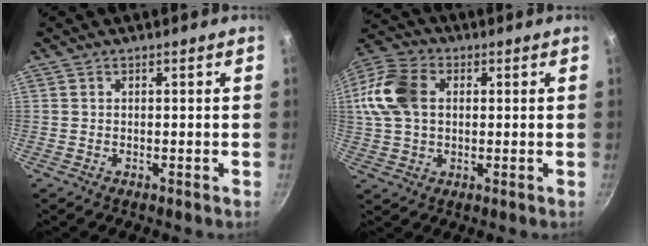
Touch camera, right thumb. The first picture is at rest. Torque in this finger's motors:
{"motor_torque": [-0.36, 0.84, 0.78, -0.32, 0.07]}